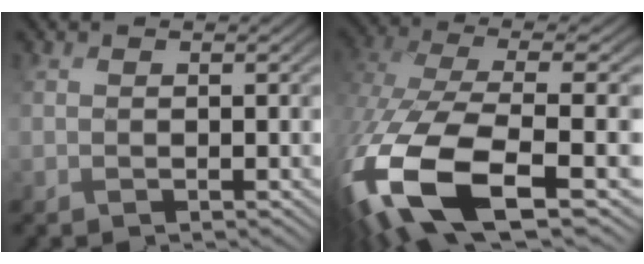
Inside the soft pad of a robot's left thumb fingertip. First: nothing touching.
{"total": 15.5, "force": [-4.6, 7.3, 12.9], "torque": [-0.349, -0.050, -0.049]}